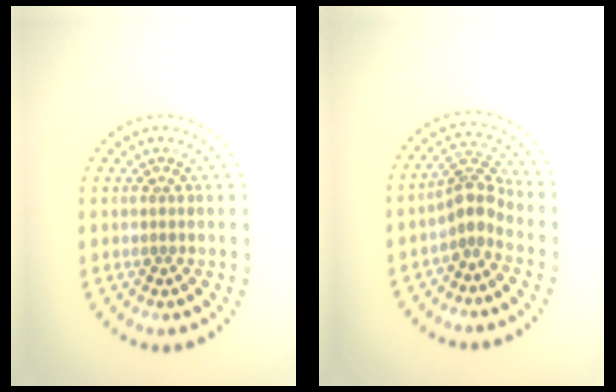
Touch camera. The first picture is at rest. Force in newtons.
{"total": 2.9, "press": 2.2, "slide": 1.8}